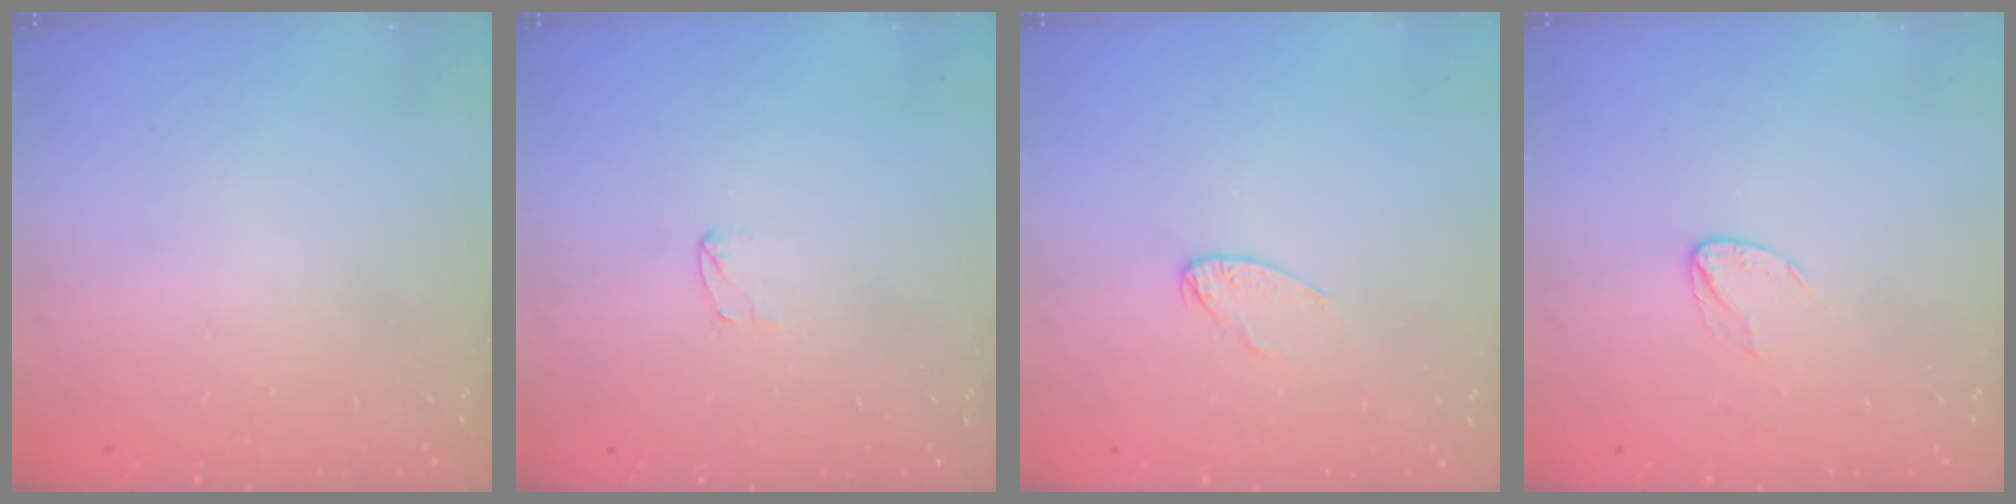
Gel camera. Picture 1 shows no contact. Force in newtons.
{"total": 3.7, "press": 3.7, "slide": 0.3}
{"total": 4.6, "press": 4.5, "slide": 0.4}
{"total": 3.3, "press": 3.3, "slide": 0.3}